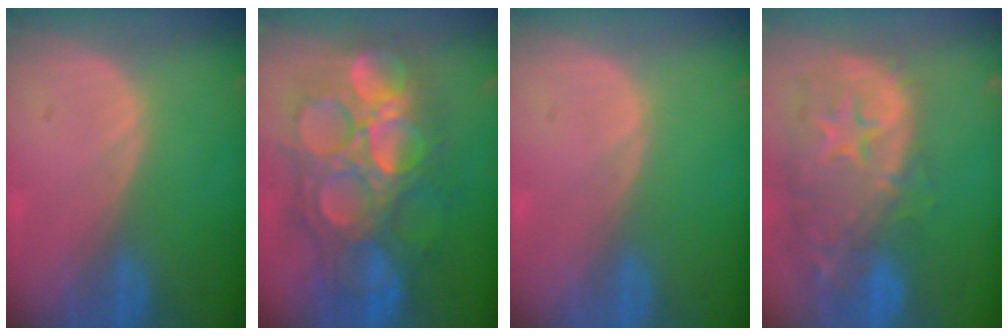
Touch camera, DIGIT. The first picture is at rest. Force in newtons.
{"total": 13.6, "press": 13.5, "slide": 1.4}
{"total": 0.0}
{"total": 14.3, "press": 11.5, "slide": 8.4}